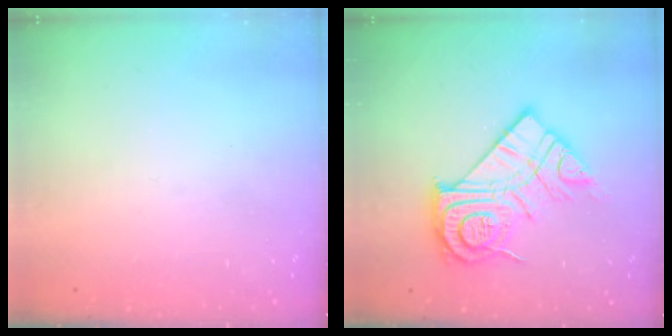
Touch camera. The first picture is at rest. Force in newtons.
{"total": 17.8, "press": 17.8, "slide": 1.2}